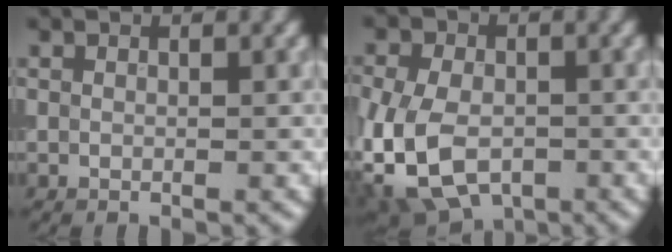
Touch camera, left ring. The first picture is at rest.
{"total": 10.9, "force": [-4.3, 7.3, 6.8], "torque": [-0.139, -0.039, -0.065]}